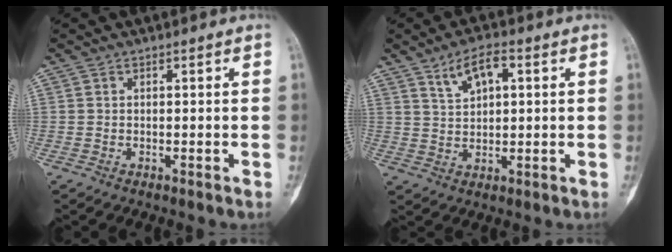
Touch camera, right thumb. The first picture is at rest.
{"total": 6.4, "force": [2.9, 3.0, 4.9], "torque": [-0.078, -0.005, 0.055]}